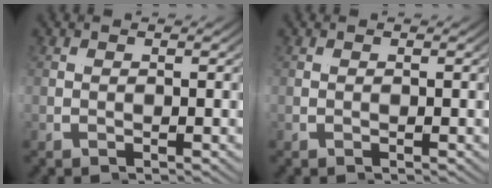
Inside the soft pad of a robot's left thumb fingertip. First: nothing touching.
{"total": 0.0}